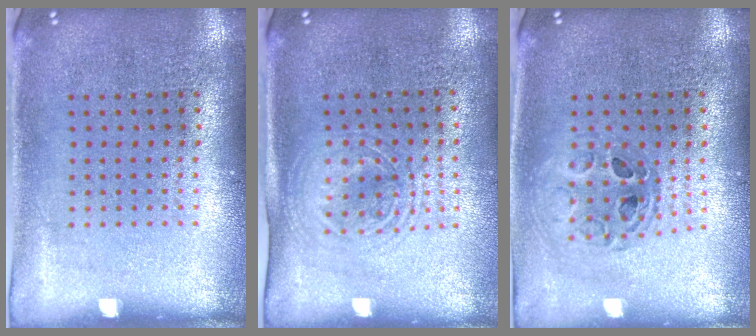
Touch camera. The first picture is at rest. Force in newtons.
{"total": 1.5, "press": 1.3, "slide": 0.7}
{"total": 0.7, "press": 0.7, "slide": 0.1}